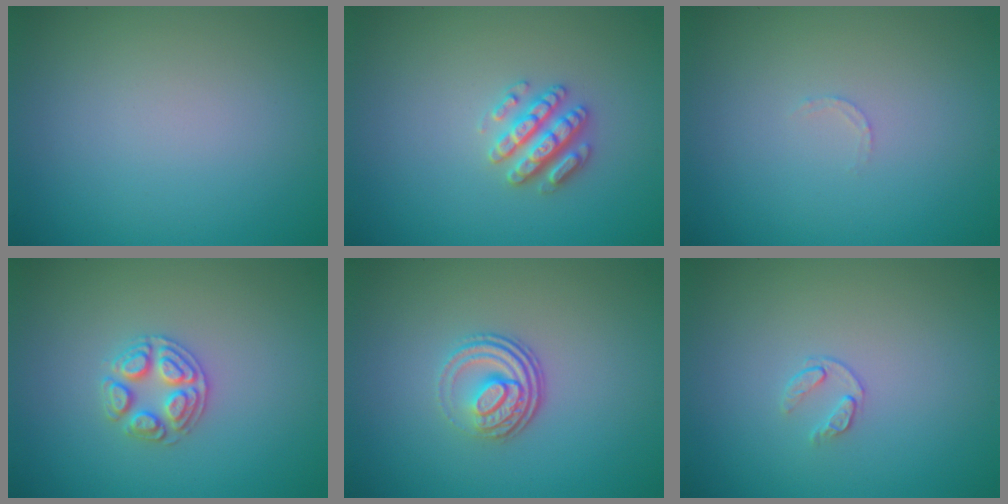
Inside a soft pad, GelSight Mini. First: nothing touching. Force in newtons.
{"total": 2.8, "press": 2.8, "slide": 0.3}
{"total": 0.7, "press": 0.6, "slide": 0.3}
{"total": 2.6, "press": 2.5, "slide": 0.5}
{"total": 3.5, "press": 2.5, "slide": 2.5}
{"total": 0.9, "press": 0.5, "slide": 0.8}